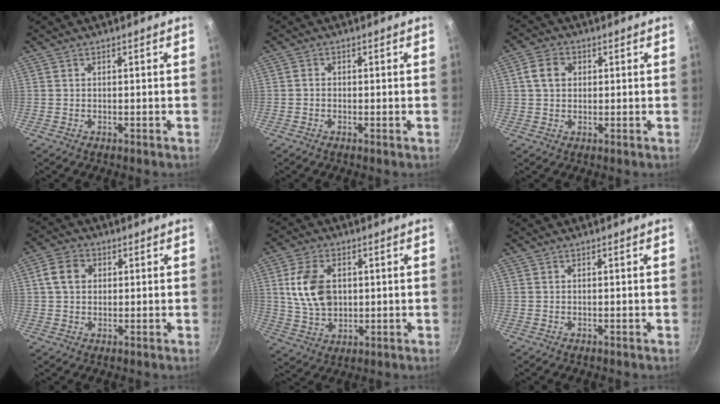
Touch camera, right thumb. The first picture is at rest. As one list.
[{"total": 0.9, "force": [-0.3, 0.7, 0.5], "torque": [-0.014, 0.005, -0.011]}, {"total": 5.2, "force": [1.1, 4.1, 3.0], "torque": [-0.040, 0.008, 0.013]}, {"total": 5.9, "force": [1.3, 4.7, 3.3], "torque": [-0.046, 0.008, 0.014]}, {"total": 11.2, "force": [1.8, 7.6, 8.0], "torque": [-0.137, -0.006, 0.038]}, {"total": 0.0}]